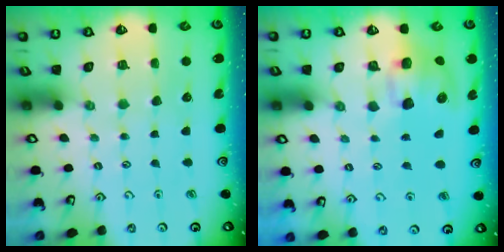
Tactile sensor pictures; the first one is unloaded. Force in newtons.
{"total": 8.7, "press": 8.6, "slide": 1.1}